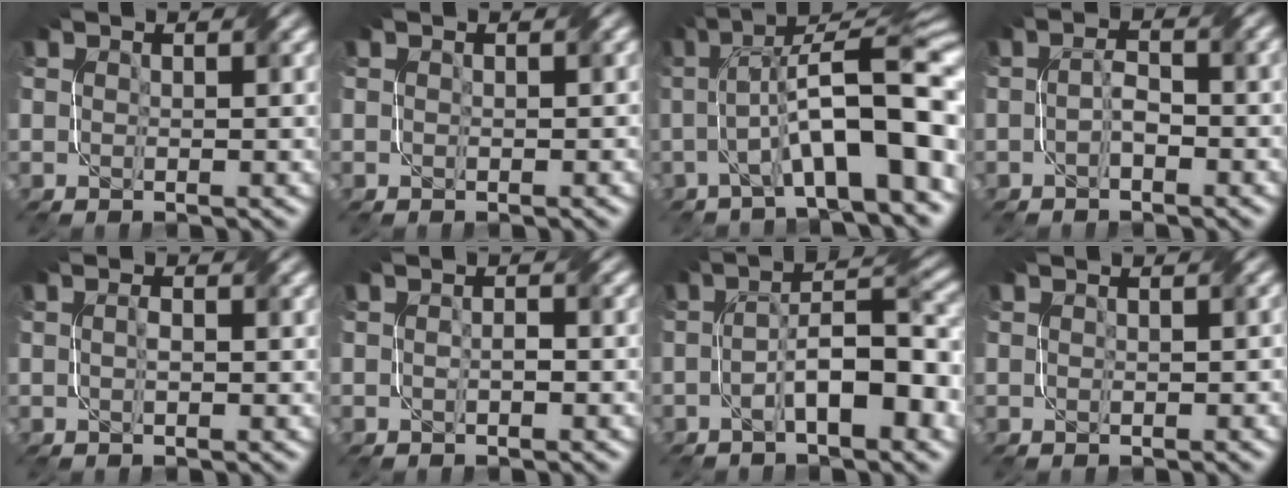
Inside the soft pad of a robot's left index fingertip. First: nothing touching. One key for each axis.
{"total": 0.0}
{"total": 10.5, "fx": -1.8, "fy": 2.6, "fz": 10.0, "tx": -0.155, "ty": 0.024, "tz": -0.031}
{"total": 2.0, "fx": -1.0, "fy": 0.7, "fz": 1.6, "tx": -0.030, "ty": 0.003, "tz": -0.019}
{"total": 0.8, "fx": -0.3, "fy": 0.1, "fz": 0.7, "tx": -0.015, "ty": 0.001, "tz": -0.004}
{"total": 1.0, "fx": -0.6, "fy": 0.4, "fz": 0.7, "tx": -0.014, "ty": 0.001, "tz": -0.008}
{"total": 7.7, "fx": -2.4, "fy": 2.2, "fz": 7.0, "tx": -0.107, "ty": 0.017, "tz": -0.042}
{"total": 0.6, "fx": -0.1, "fy": 0.4, "fz": 0.4, "tx": -0.006, "ty": -0.002, "tz": 0.001}